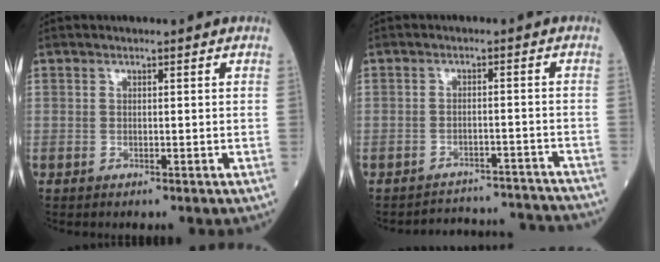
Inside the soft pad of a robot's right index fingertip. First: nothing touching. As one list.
[{"total": 11.5, "force": [-11.5, 0.9, 0.2], "torque": [0.001, 0.020, -0.137]}]